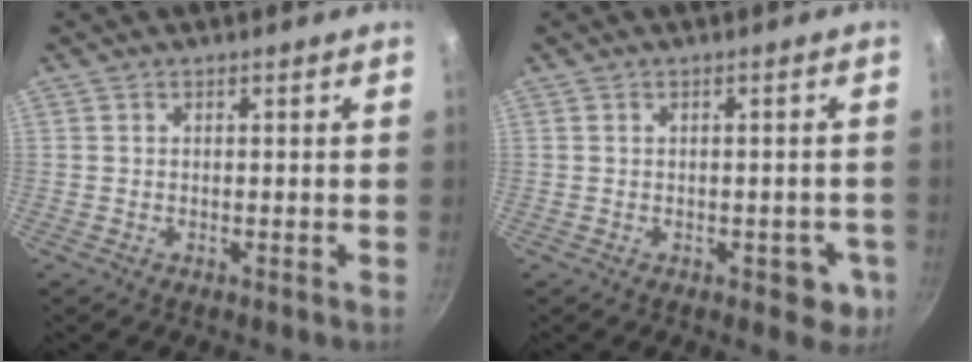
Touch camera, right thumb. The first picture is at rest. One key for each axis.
{"total": 4.4, "fx": -1.3, "fy": 2.7, "fz": 3.2, "tx": -0.005, "ty": 0.013, "tz": -0.009}